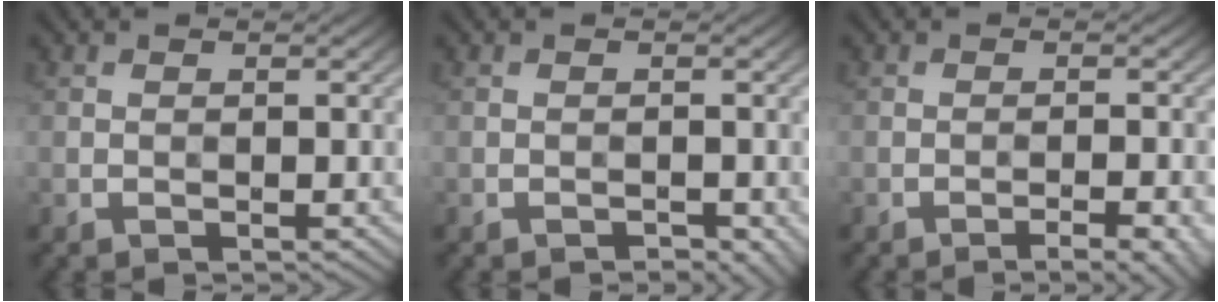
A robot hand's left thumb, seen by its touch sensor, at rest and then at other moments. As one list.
[{"total": 1.1, "force": [-0.9, 0.4, 0.6], "torque": [-0.007, 0.002, -0.013]}, {"total": 4.3, "force": [-2.6, 0.7, 3.3], "torque": [-0.049, 0.014, -0.038]}]